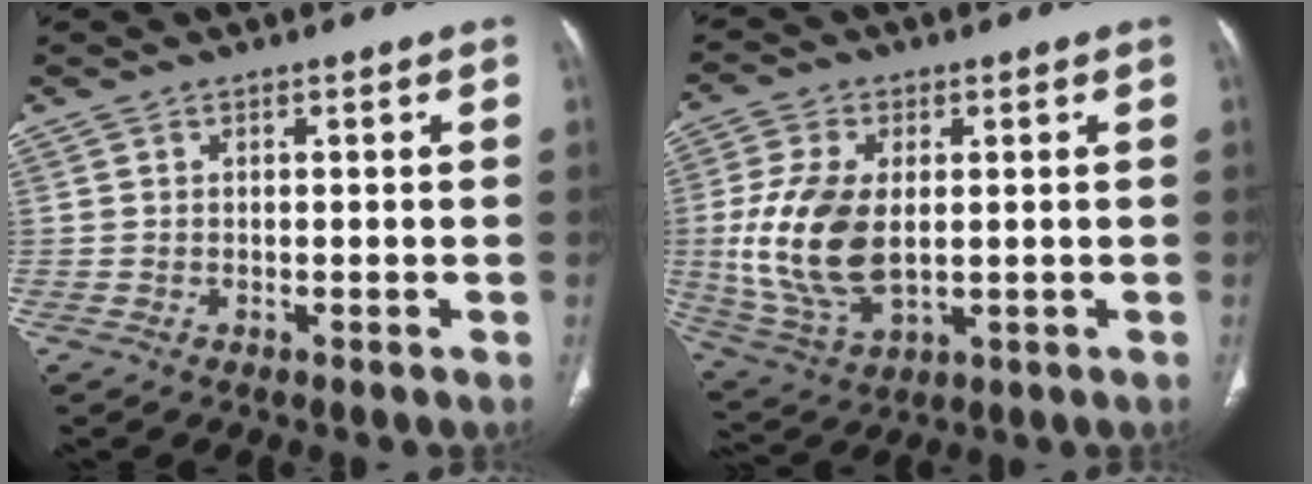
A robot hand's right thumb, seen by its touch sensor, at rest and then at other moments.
{"total": 14.7, "force": [0.4, 8.4, 12.0], "torque": [-0.248, -0.008, 0.020]}